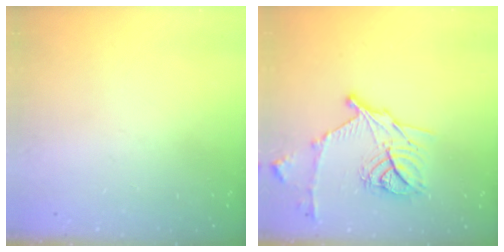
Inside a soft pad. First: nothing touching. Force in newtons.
{"total": 16.4, "press": 16.3, "slide": 1.0}